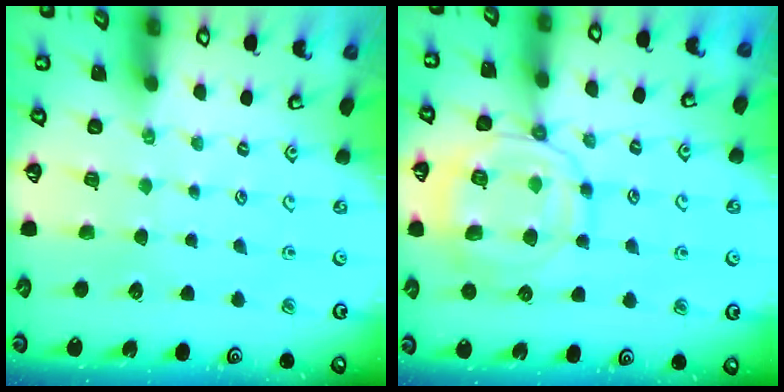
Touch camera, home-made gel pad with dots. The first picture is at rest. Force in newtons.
{"total": 14.2, "press": 14.2, "slide": 1.2}